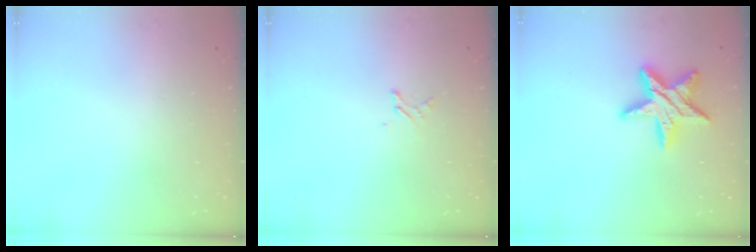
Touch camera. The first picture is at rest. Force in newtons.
{"total": 2.2, "press": 2.2, "slide": 0.3}
{"total": 14.7, "press": 14.7, "slide": 0.7}